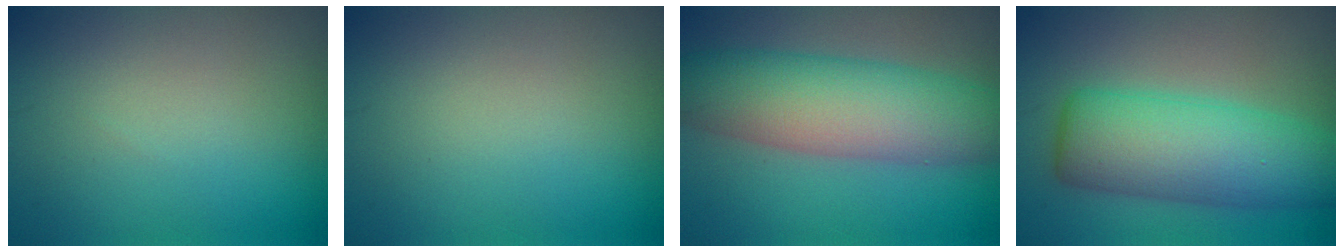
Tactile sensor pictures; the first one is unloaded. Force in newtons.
{"total": 0.0}
{"total": 8.7, "press": 8.7, "slide": 0.5}
{"total": 8.2, "press": 8.2, "slide": 0.2}